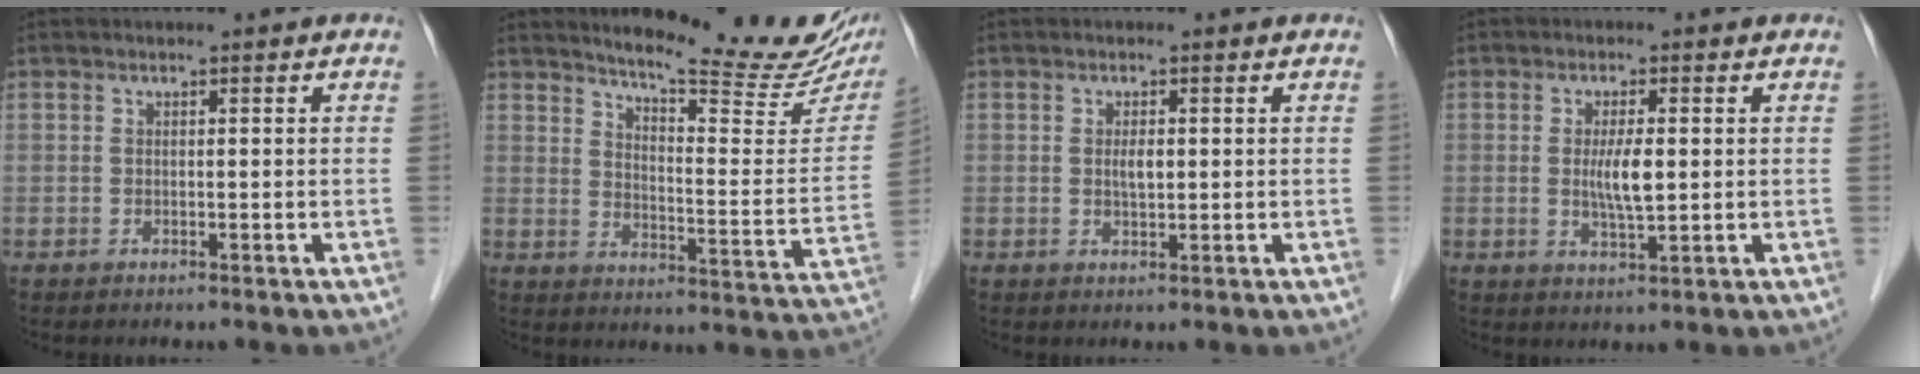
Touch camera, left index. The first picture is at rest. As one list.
[{"total": 19.2, "force": [16.8, 2.1, 9.1], "torque": [-0.121, -0.071, 0.207]}, {"total": 1.7, "force": [0.0, 0.6, 1.6], "torque": [-0.030, -0.003, 0.002]}, {"total": 4.3, "force": [0.0, 0.8, 4.2], "torque": [-0.080, -0.008, 0.001]}]